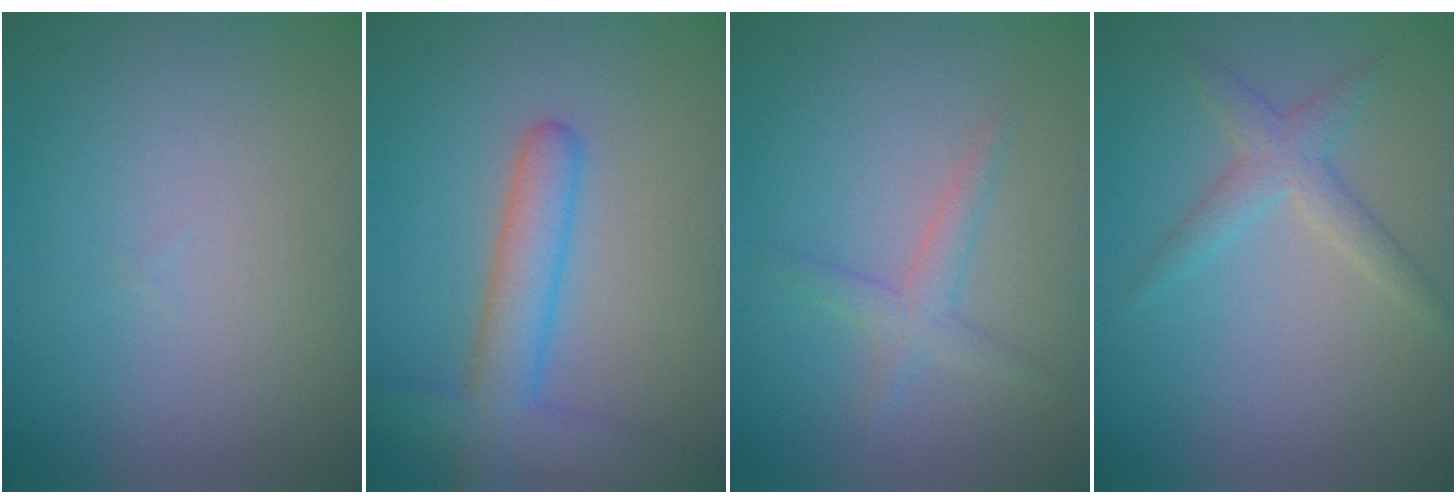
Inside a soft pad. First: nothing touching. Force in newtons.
{"total": 4.9, "press": 4.9, "slide": 0.1}
{"total": 1.9, "press": 1.9, "slide": 0.0}
{"total": 2.4, "press": 2.4, "slide": 0.0}